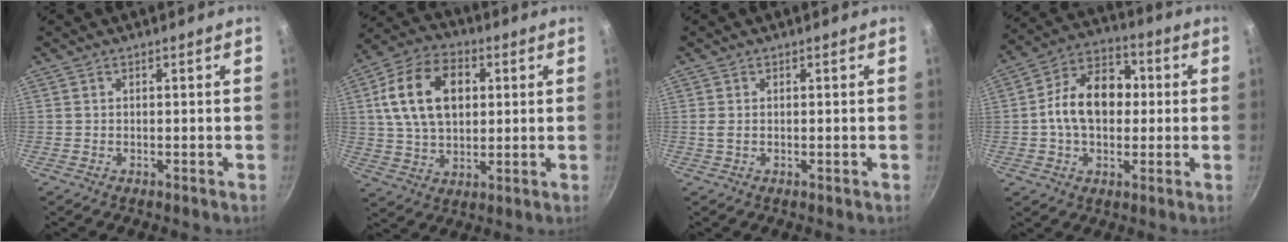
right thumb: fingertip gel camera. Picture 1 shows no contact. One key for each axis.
{"total": 16.3, "fx": 3.8, "fy": 10.9, "fz": 11.5, "tx": -0.187, "ty": 0.006, "tz": 0.059}
{"total": 1.0, "fx": 0.0, "fy": 0.3, "fz": 1.0, "tx": -0.023, "ty": -0.002, "tz": 0.001}
{"total": 14.3, "fx": 0.4, "fy": 10.1, "fz": 10.2, "tx": -0.130, "ty": 0.030, "tz": -0.011}